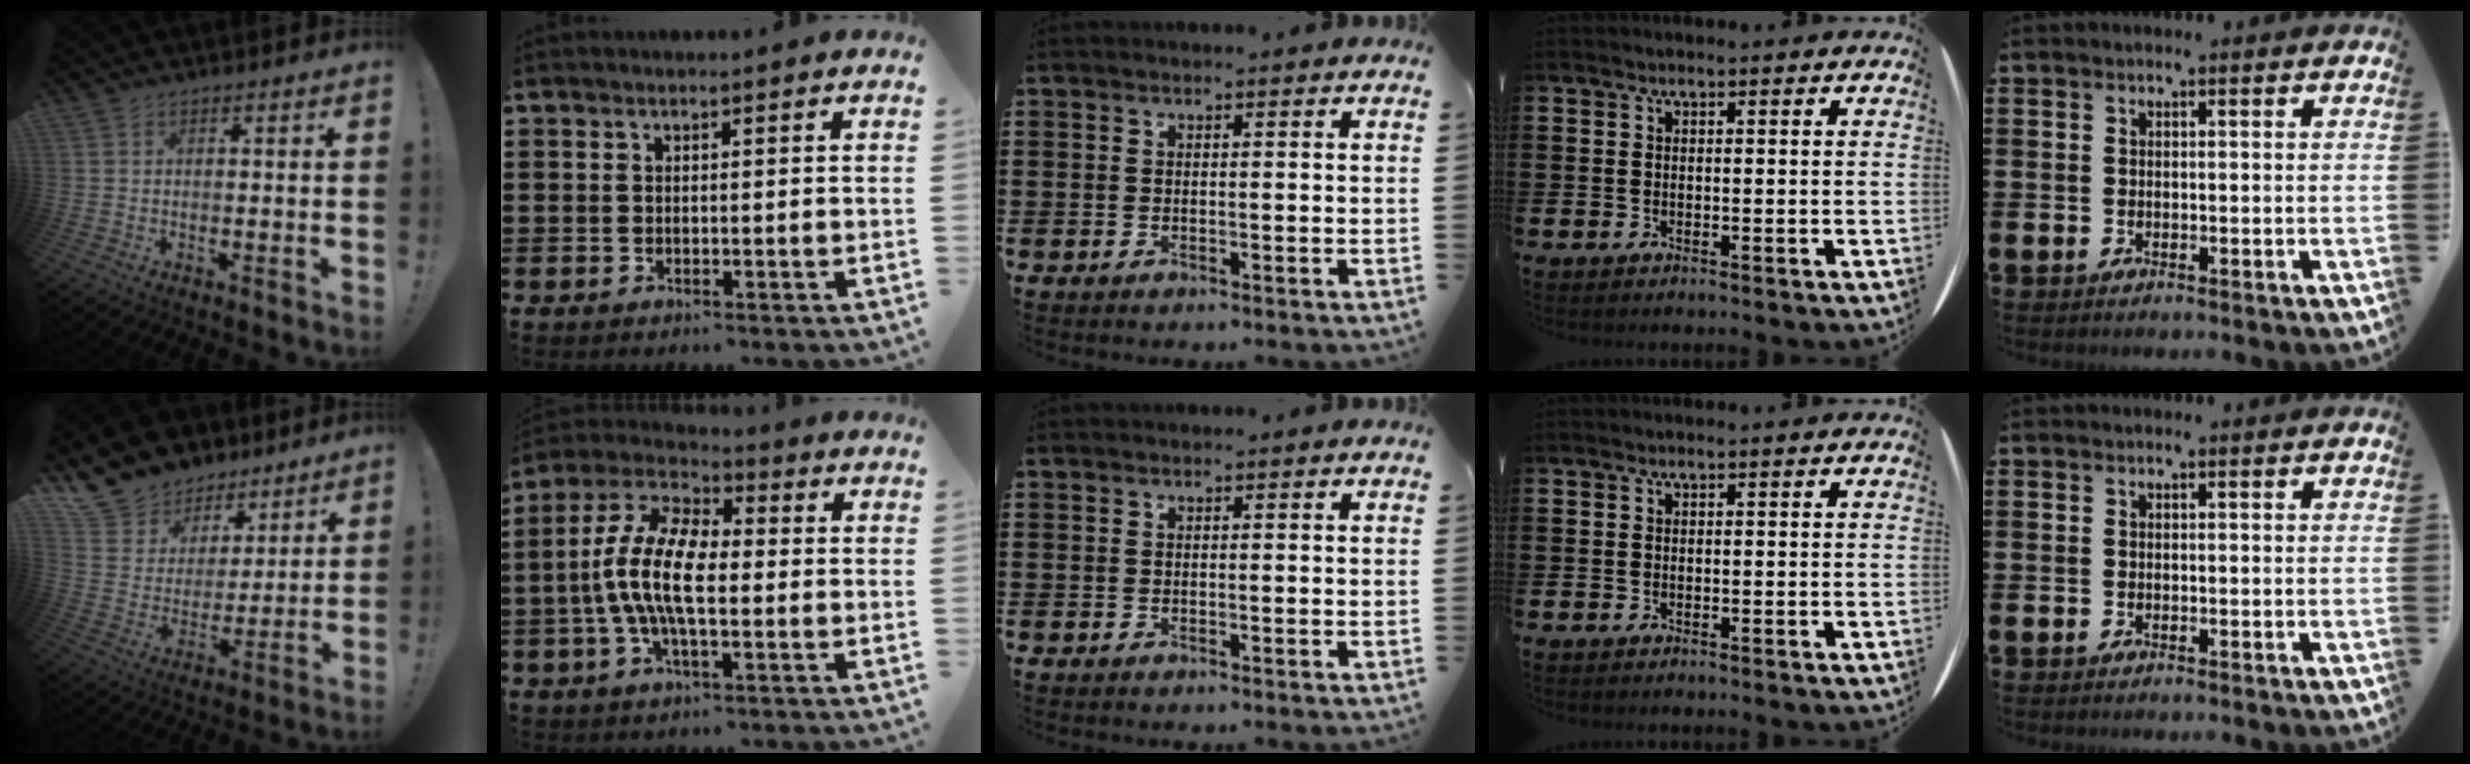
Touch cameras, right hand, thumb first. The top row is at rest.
{"thumb": {"total": 12.6, "force": [9.4, 8.2, 1.9], "torque": [-0.041, -0.075, 0.186]}, "index": {"total": 11.5, "force": [-1.1, 4.8, 10.4], "torque": [-0.243, -0.010, -0.029]}}